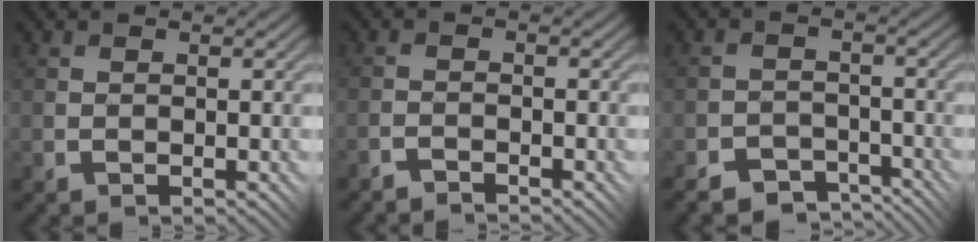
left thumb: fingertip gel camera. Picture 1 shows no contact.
{"total": 1.7, "force": [-1.7, -0.1, 0.1], "torque": [-0.001, 0.010, -0.041]}
{"total": 5.2, "force": [-4.6, 2.1, 1.3], "torque": [-0.021, -0.003, -0.076]}